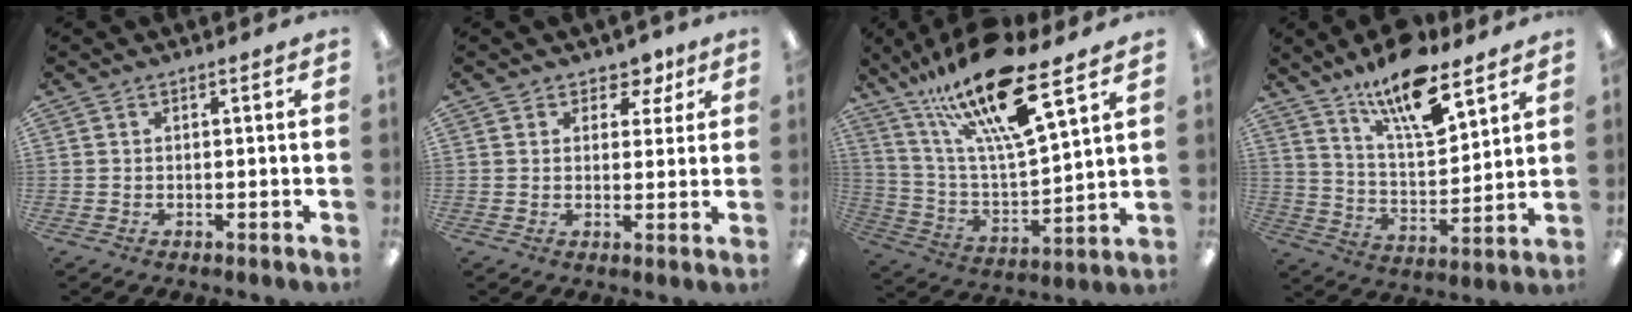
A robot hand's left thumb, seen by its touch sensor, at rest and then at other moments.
{"total": 4.7, "force": [2.9, 3.5, 1.3], "torque": [-0.007, -0.013, 0.047]}
{"total": 21.1, "force": [14.4, 5.0, 14.6], "torque": [-0.272, -0.076, 0.236]}
{"total": 16.5, "force": [12.1, 5.0, 10.0], "torque": [-0.174, -0.066, 0.203]}